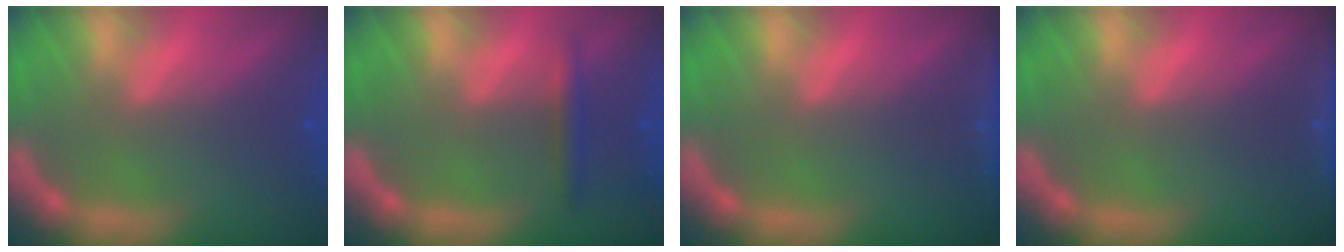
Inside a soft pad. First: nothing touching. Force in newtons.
{"total": 1.9}
{"total": 2.4}
{"total": 3.5}